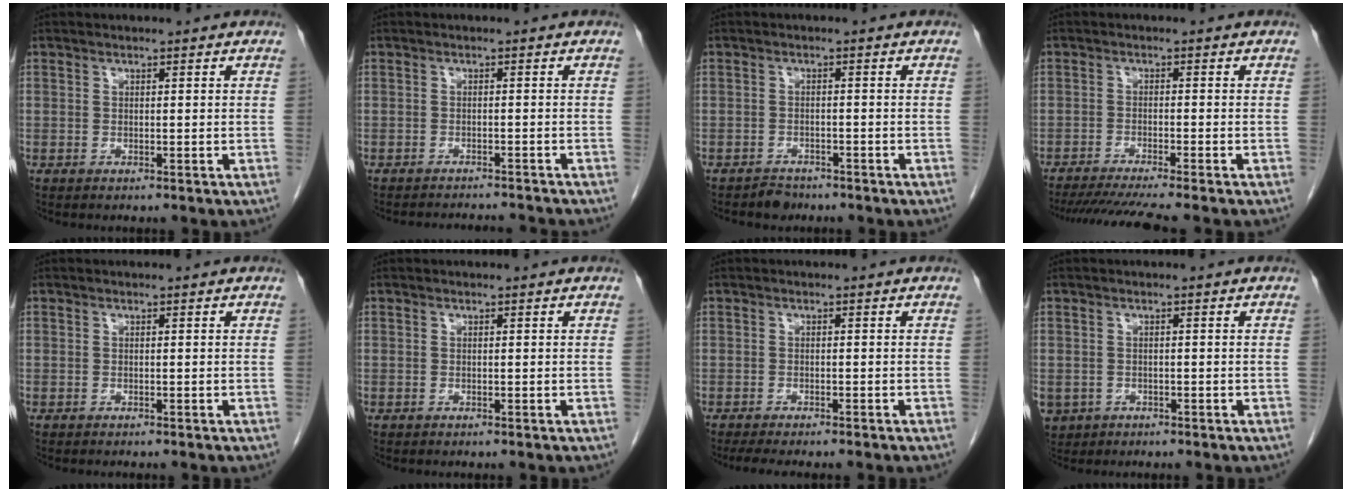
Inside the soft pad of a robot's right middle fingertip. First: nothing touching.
{"total": 7.6, "force": [-7.3, 0.5, 1.8], "torque": [-0.019, -0.001, -0.089]}
{"total": 2.2, "force": [-1.9, 1.1, 0.0], "torque": [-0.005, 0.002, -0.031]}
{"total": 9.5, "force": [-8.2, -1.2, 4.5], "torque": [-0.060, -0.023, -0.129]}
{"total": 1.0, "force": [-0.9, 0.2, 0.5], "torque": [-0.008, -0.002, -0.010]}
{"total": 0.0}
{"total": 6.4, "force": [-5.4, 0.6, 3.4], "torque": [-0.039, -0.010, -0.077]}
{"total": 4.3, "force": [-2.0, 3.6, 1.1], "torque": [-0.023, 0.000, -0.028]}